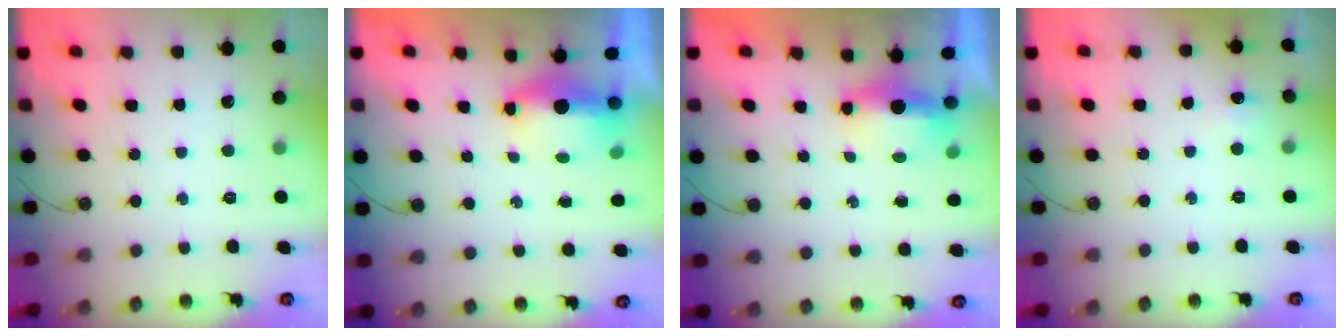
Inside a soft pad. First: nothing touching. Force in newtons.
{"total": 5.7, "press": 5.5, "slide": 1.5}
{"total": 6.7, "press": 5.4, "slide": 4.0}
{"total": 5.4, "press": 5.4, "slide": 0.7}